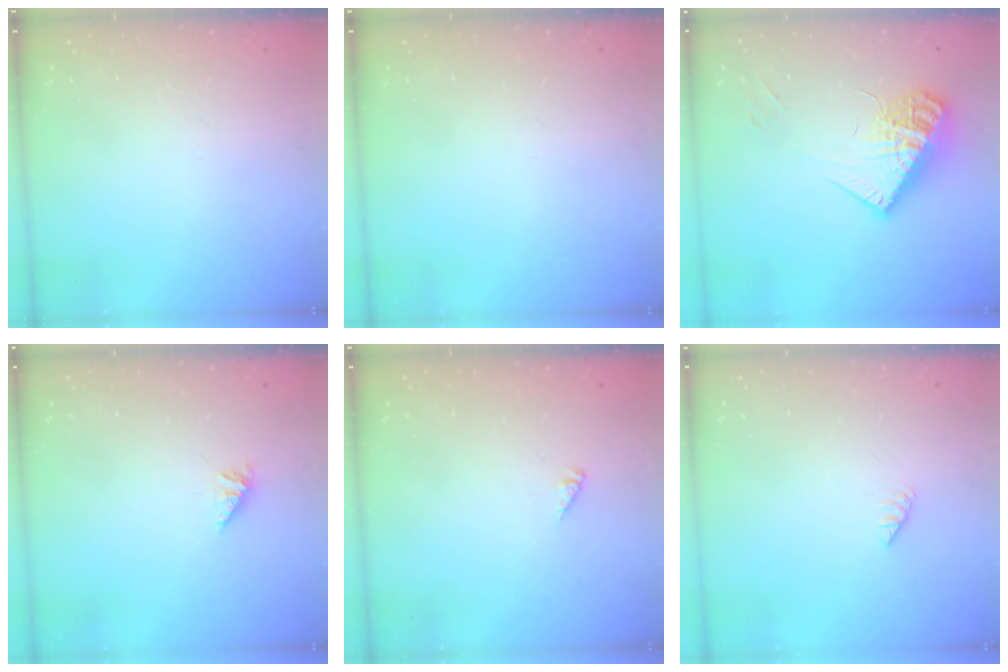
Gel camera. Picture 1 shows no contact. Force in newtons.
{"total": 0.0}
{"total": 15.6, "press": 15.4, "slide": 1.9}
{"total": 1.9, "press": 1.9, "slide": 0.4}
{"total": 0.0}
{"total": 0.0}